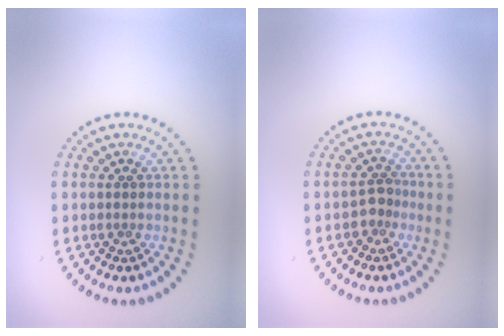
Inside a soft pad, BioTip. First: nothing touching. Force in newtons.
{"total": 1.7, "press": 1.4, "slide": 1.0}